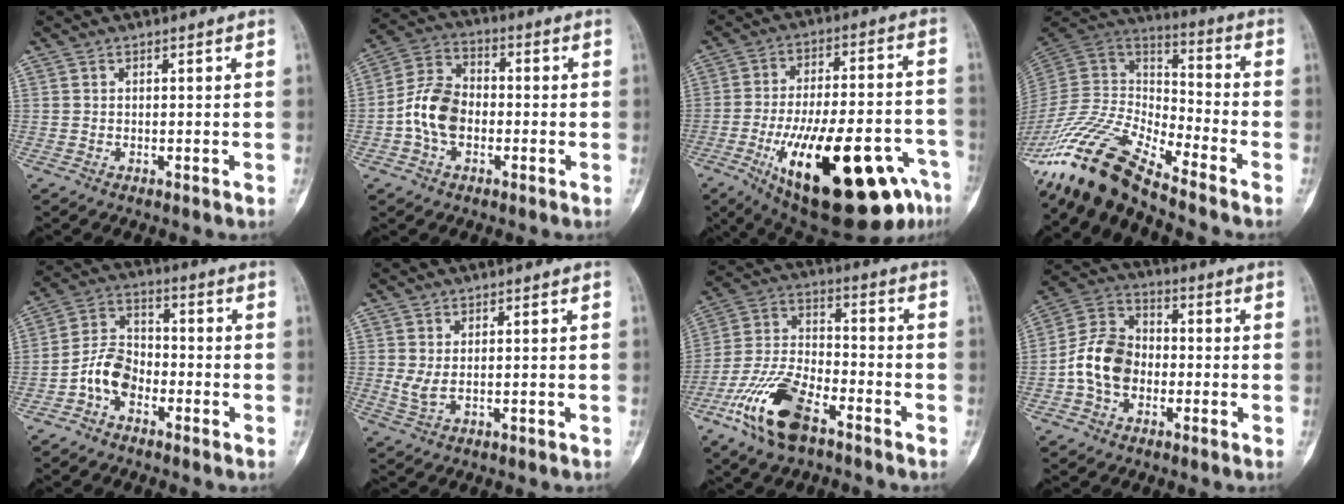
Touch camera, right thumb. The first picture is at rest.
{"total": 10.0, "force": [-2.0, 6.9, 7.0], "torque": [-0.124, 0.030, -0.048]}
{"total": 29.1, "force": [-12.8, 10.2, 24.0], "torque": [-0.327, 0.034, -0.177]}
{"total": 16.5, "force": [-14.1, 3.3, 8.1], "torque": [-0.156, 0.076, -0.280]}
{"total": 7.7, "force": [-3.6, 5.0, 4.7], "torque": [-0.080, 0.034, -0.079]}
{"total": 2.7, "force": [0.5, 0.8, 2.6], "torque": [-0.059, -0.003, 0.018]}
{"total": 15.0, "force": [-8.4, 6.6, 10.6], "torque": [-0.214, 0.038, -0.164]}
{"total": 10.9, "force": [-2.2, 8.1, 7.0], "torque": [-0.118, 0.035, -0.054]}